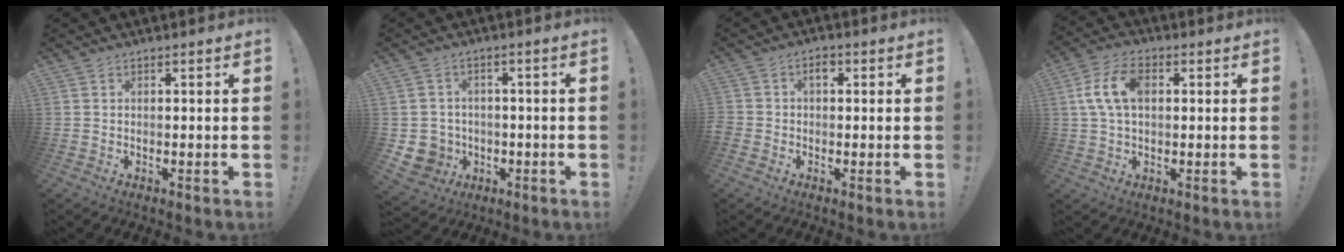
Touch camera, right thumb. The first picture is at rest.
{"total": 6.4, "force": [-1.0, 6.1, 1.4], "torque": [-0.034, 0.007, -0.015]}
{"total": 3.4, "force": [-0.2, 2.7, 2.1], "torque": [-0.031, 0.009, -0.006]}
{"total": 10.8, "force": [1.9, 6.7, 8.3], "torque": [-0.157, 0.007, 0.036]}